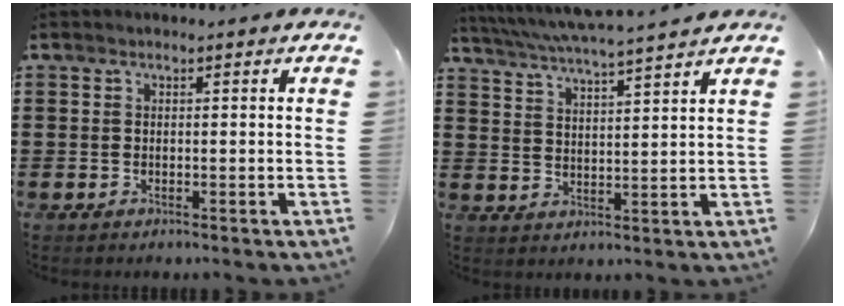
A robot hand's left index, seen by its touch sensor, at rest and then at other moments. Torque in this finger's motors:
{"motor_torque": [1.07, -1.07, 0.50, 0.09]}